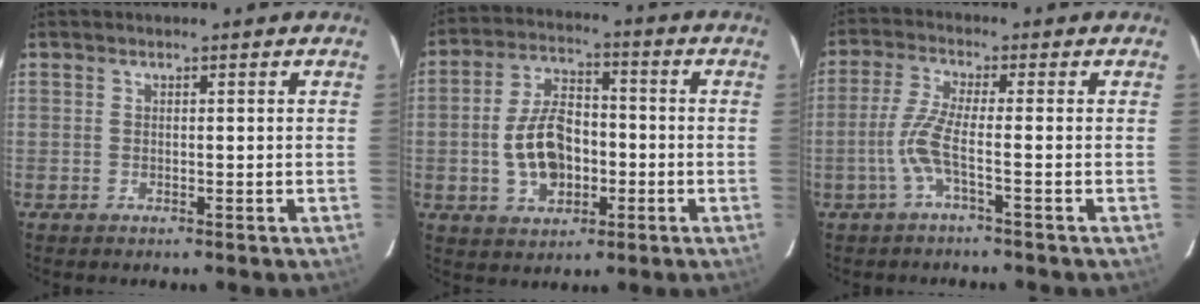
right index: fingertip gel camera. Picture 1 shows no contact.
{"total": 11.2, "force": [-2.2, 7.1, 8.4], "torque": [-0.168, 0.018, -0.028]}
{"total": 5.1, "force": [-2.1, -0.4, 4.7], "torque": [-0.111, -0.002, -0.039]}